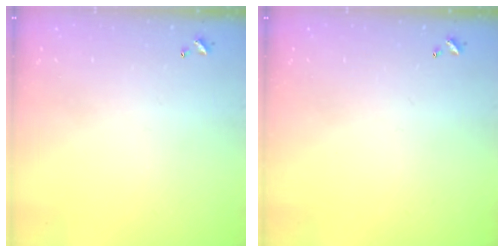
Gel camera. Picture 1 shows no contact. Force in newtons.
{"total": 0.0}